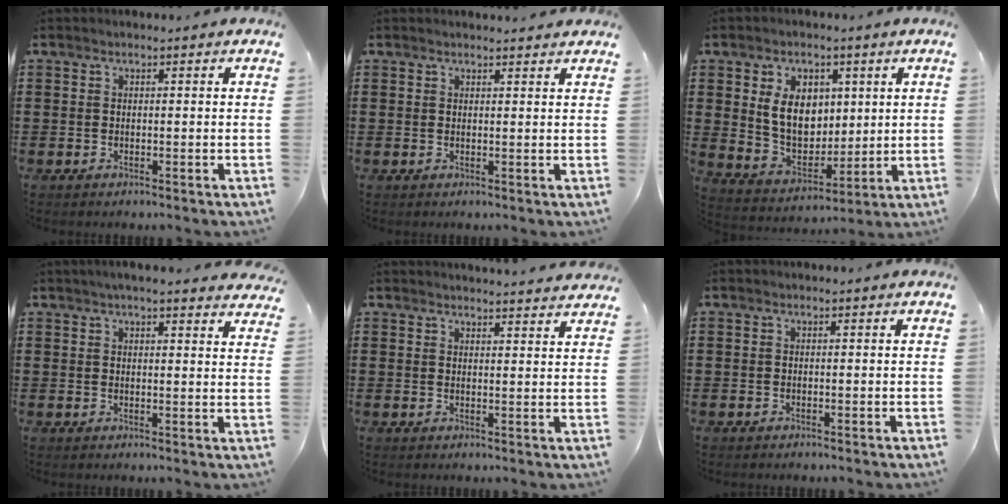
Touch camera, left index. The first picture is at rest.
{"total": 1.3, "force": [1.3, 0.0, 0.2], "torque": [-0.006, -0.001, 0.025]}
{"total": 8.5, "force": [2.4, 6.4, 5.0], "torque": [-0.118, 0.008, 0.041]}
{"total": 3.5, "force": [3.3, -0.1, 1.3], "torque": [-0.034, -0.003, 0.060]}
{"total": 2.7, "force": [2.6, -0.3, 0.1], "torque": [-0.009, -0.012, 0.050]}
{"total": 0.0}